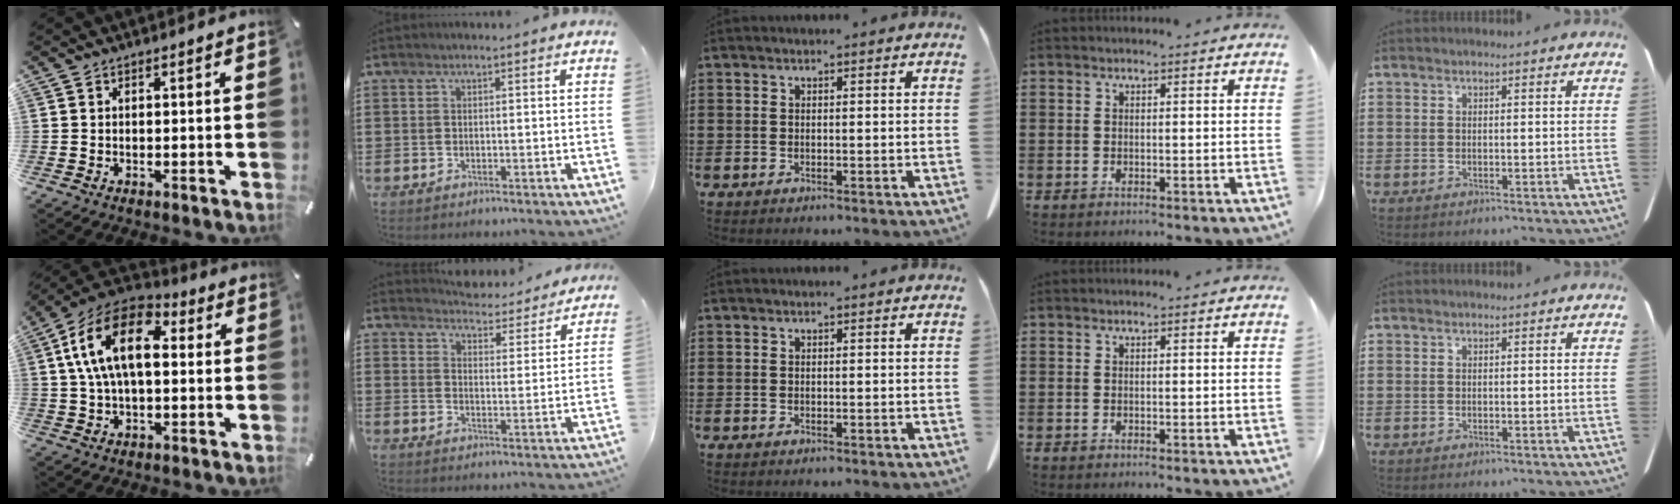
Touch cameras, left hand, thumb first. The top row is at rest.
{"thumb": {"total": 15.0, "force": [3.1, 9.0, 11.5], "torque": [-0.235, 0.006, 0.053]}, "index": {"total": 4.4, "force": [4.4, 0.0, 0.1], "torque": [-0.019, -0.039, 0.072]}}